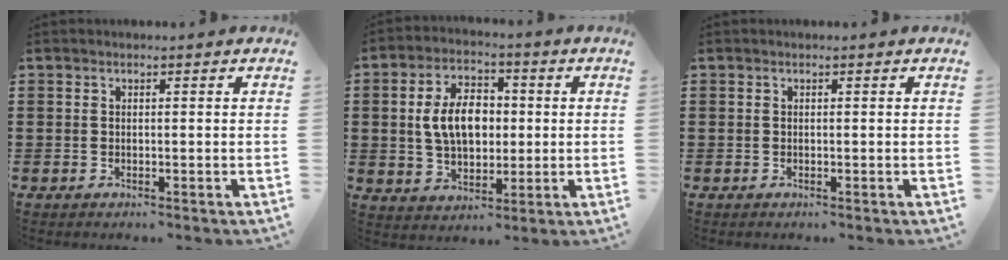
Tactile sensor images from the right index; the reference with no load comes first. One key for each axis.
{"total": 8.6, "fx": 0.5, "fy": 5.5, "fz": 6.6, "tx": -0.130, "ty": 0.009, "tz": 0.002}
{"total": 0.0}